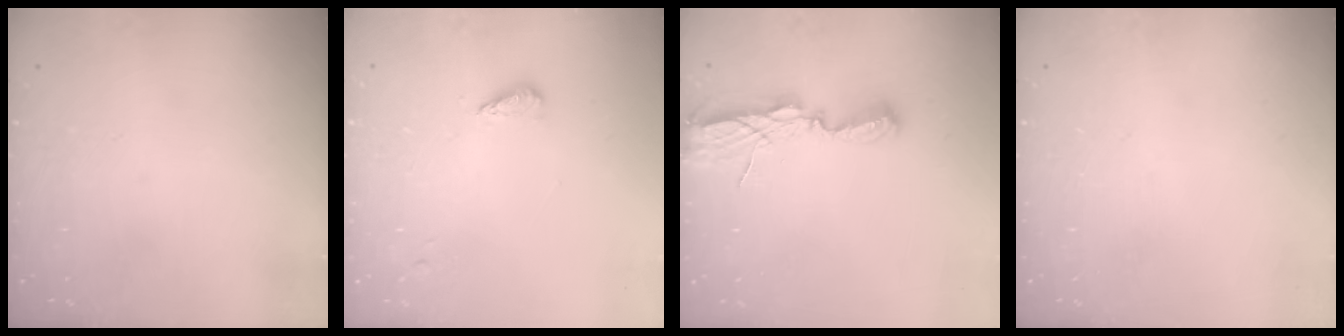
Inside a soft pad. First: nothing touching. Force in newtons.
{"total": 3.9, "press": 3.8, "slide": 0.4}
{"total": 7.1, "press": 7.1, "slide": 0.5}
{"total": 0.0}